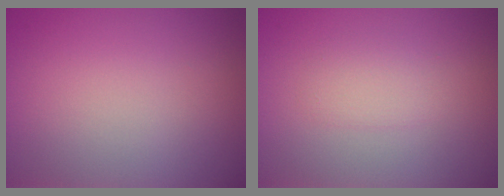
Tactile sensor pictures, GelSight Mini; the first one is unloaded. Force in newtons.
{"total": 1.5, "press": 1.5, "slide": 0.1}